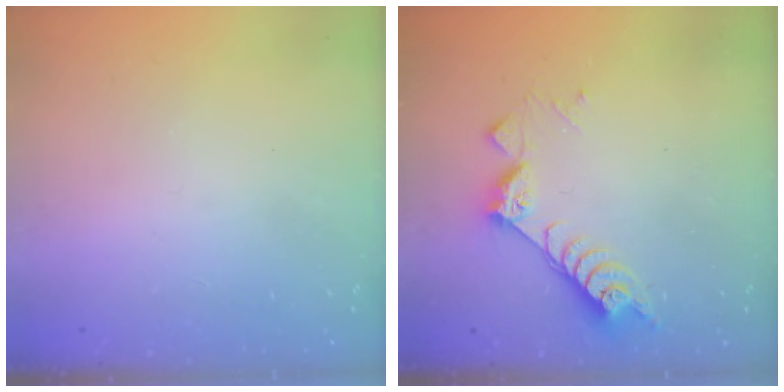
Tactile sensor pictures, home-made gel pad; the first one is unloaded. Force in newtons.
{"total": 7.1, "press": 7.1, "slide": 0.5}